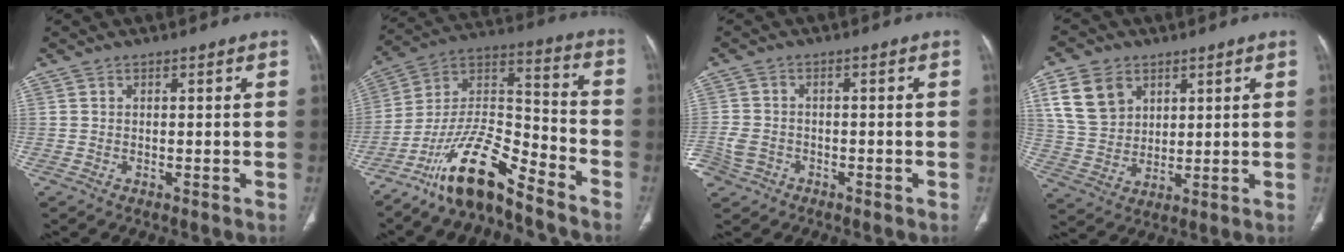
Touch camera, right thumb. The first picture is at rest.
{"total": 15.5, "force": [-11.9, 3.9, 9.1], "torque": [-0.162, 0.093, -0.222]}
{"total": 6.5, "force": [-3.2, 5.1, 2.3], "torque": [-0.060, 0.023, -0.052]}
{"total": 11.2, "force": [5.0, 8.3, 5.7], "torque": [-0.091, -0.013, 0.107]}